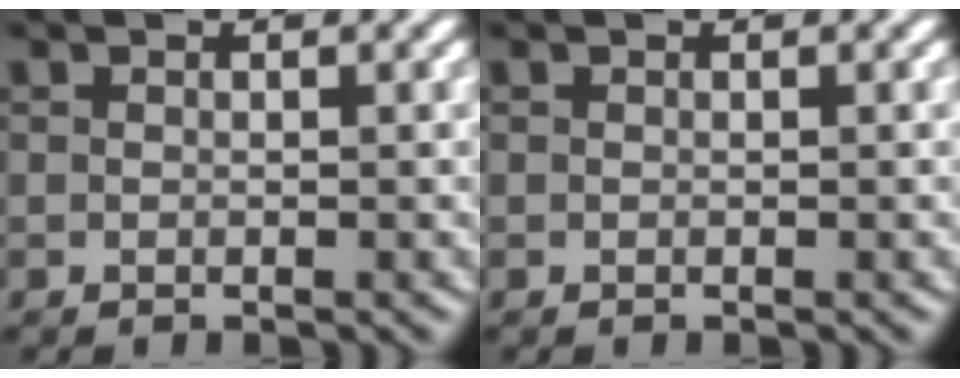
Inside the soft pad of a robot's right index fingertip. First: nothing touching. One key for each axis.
{"total": 0.0}